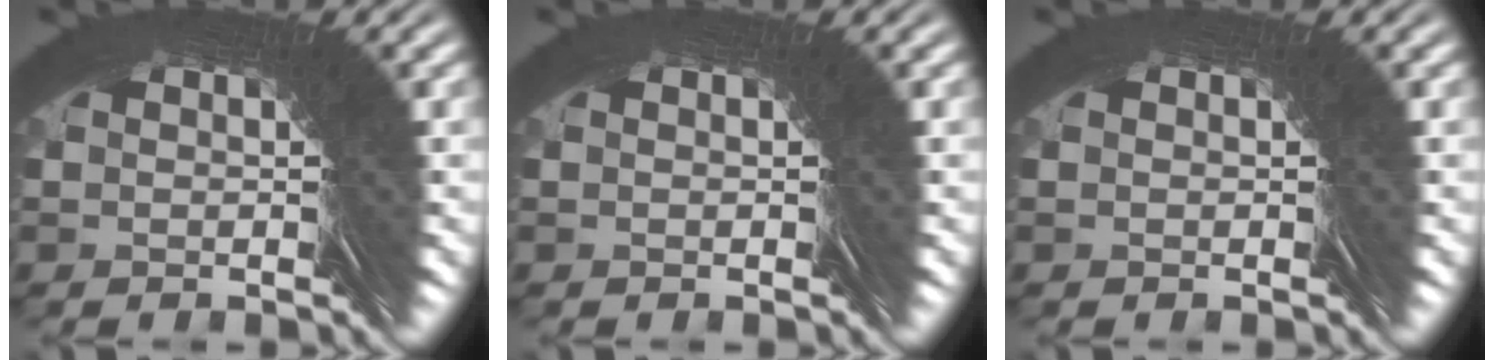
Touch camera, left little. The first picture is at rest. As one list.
[{"total": 0.0}, {"total": 0.0}]